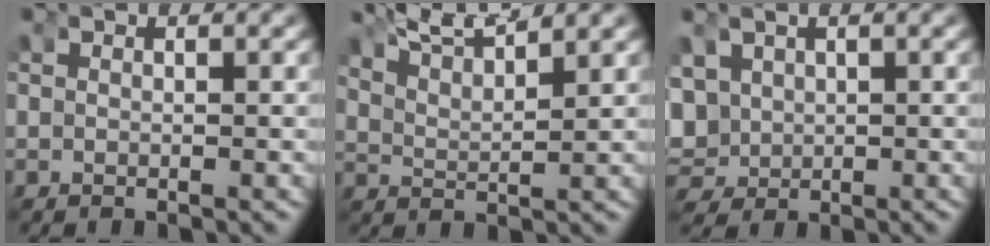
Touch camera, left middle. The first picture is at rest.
{"total": 6.5, "force": [5.3, 2.2, 3.1], "torque": [-0.062, 0.007, 0.083]}
{"total": 5.6, "force": [-0.2, 5.3, 1.8], "torque": [-0.085, -0.031, 0.007]}